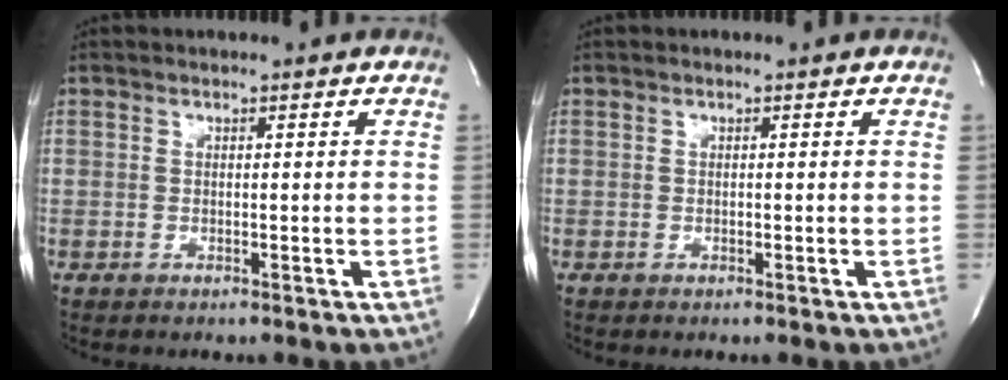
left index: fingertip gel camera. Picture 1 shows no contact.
{"total": 0.0}